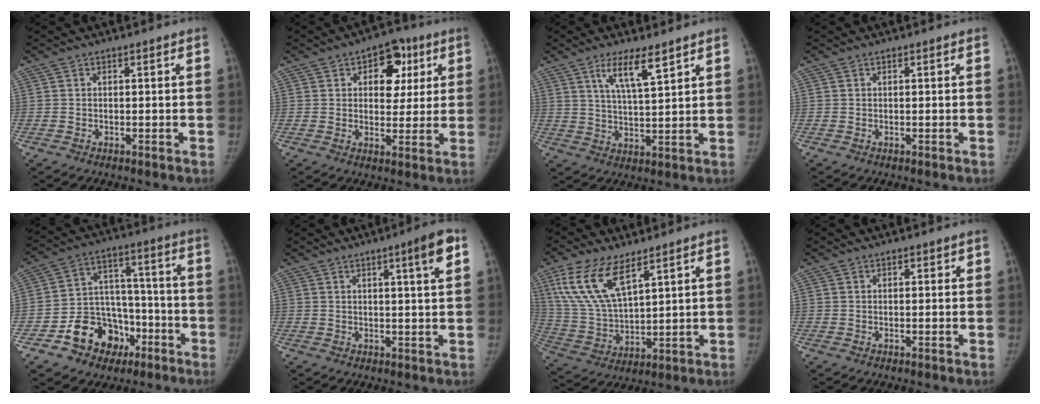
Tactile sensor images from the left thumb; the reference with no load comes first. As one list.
[{"total": 10.0, "force": [3.7, 6.7, 6.5], "torque": [-0.037, -0.007, 0.046]}, {"total": 7.5, "force": [4.7, 1.5, 5.7], "torque": [-0.099, -0.029, 0.090]}, {"total": 0.0}, {"total": 15.1, "force": [-7.4, 11.4, 6.5], "torque": [-0.055, 0.072, -0.114]}, {"total": 5.6, "force": [2.5, 0.2, 4.9], "torque": [-0.068, -0.009, 0.035]}, {"total": 14.2, "force": [8.0, 5.9, 10.1], "torque": [-0.198, -0.027, 0.166]}, {"total": 0.7, "force": [0.5, 0.4, 0.3], "torque": [0.004, -0.002, 0.003]}]